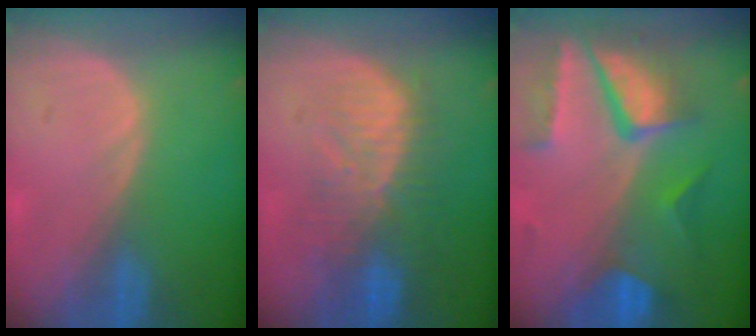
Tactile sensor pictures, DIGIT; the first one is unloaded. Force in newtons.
{"total": 10.1, "press": 8.8, "slide": 5.0}
{"total": 10.4, "press": 8.7, "slide": 5.7}